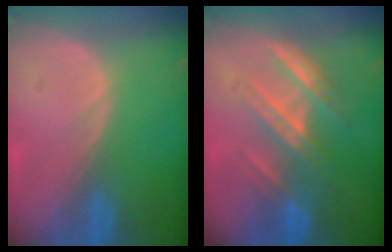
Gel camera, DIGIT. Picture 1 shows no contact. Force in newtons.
{"total": 7.3, "press": 6.7, "slide": 2.9}